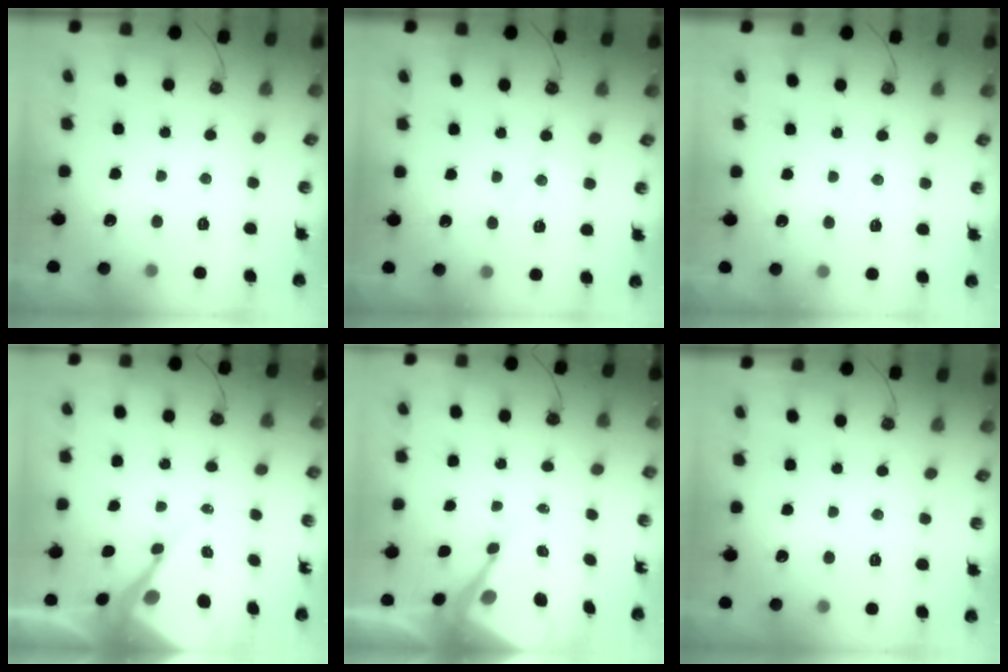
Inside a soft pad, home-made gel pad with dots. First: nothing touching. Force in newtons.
{"total": 5.8, "press": 5.7, "slide": 0.8}
{"total": 4.0, "press": 3.9, "slide": 0.7}
{"total": 9.6, "press": 9.5, "slide": 0.9}
{"total": 10.0, "press": 10.0, "slide": 0.9}
{"total": 0.0}